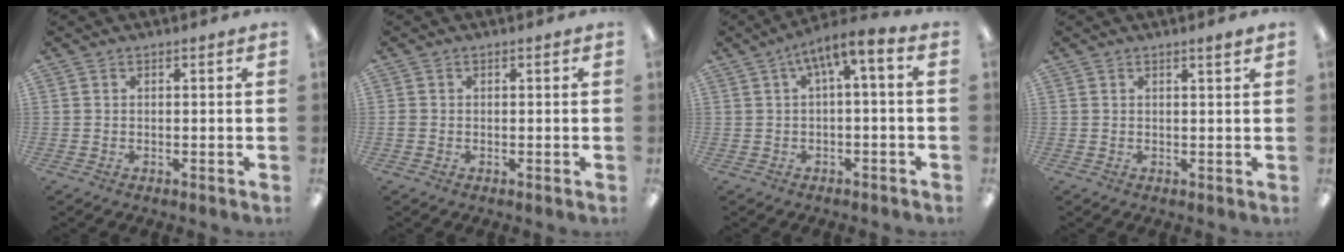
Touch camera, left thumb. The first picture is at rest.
{"total": 0.7, "force": [-0.2, 0.6, 0.4], "torque": [-0.006, 0.003, -0.005]}
{"total": 6.3, "force": [1.4, 1.3, 6.0], "torque": [-0.106, -0.003, 0.021]}
{"total": 1.6, "force": [1.2, 0.0, 1.0], "torque": [-0.013, -0.003, 0.018]}